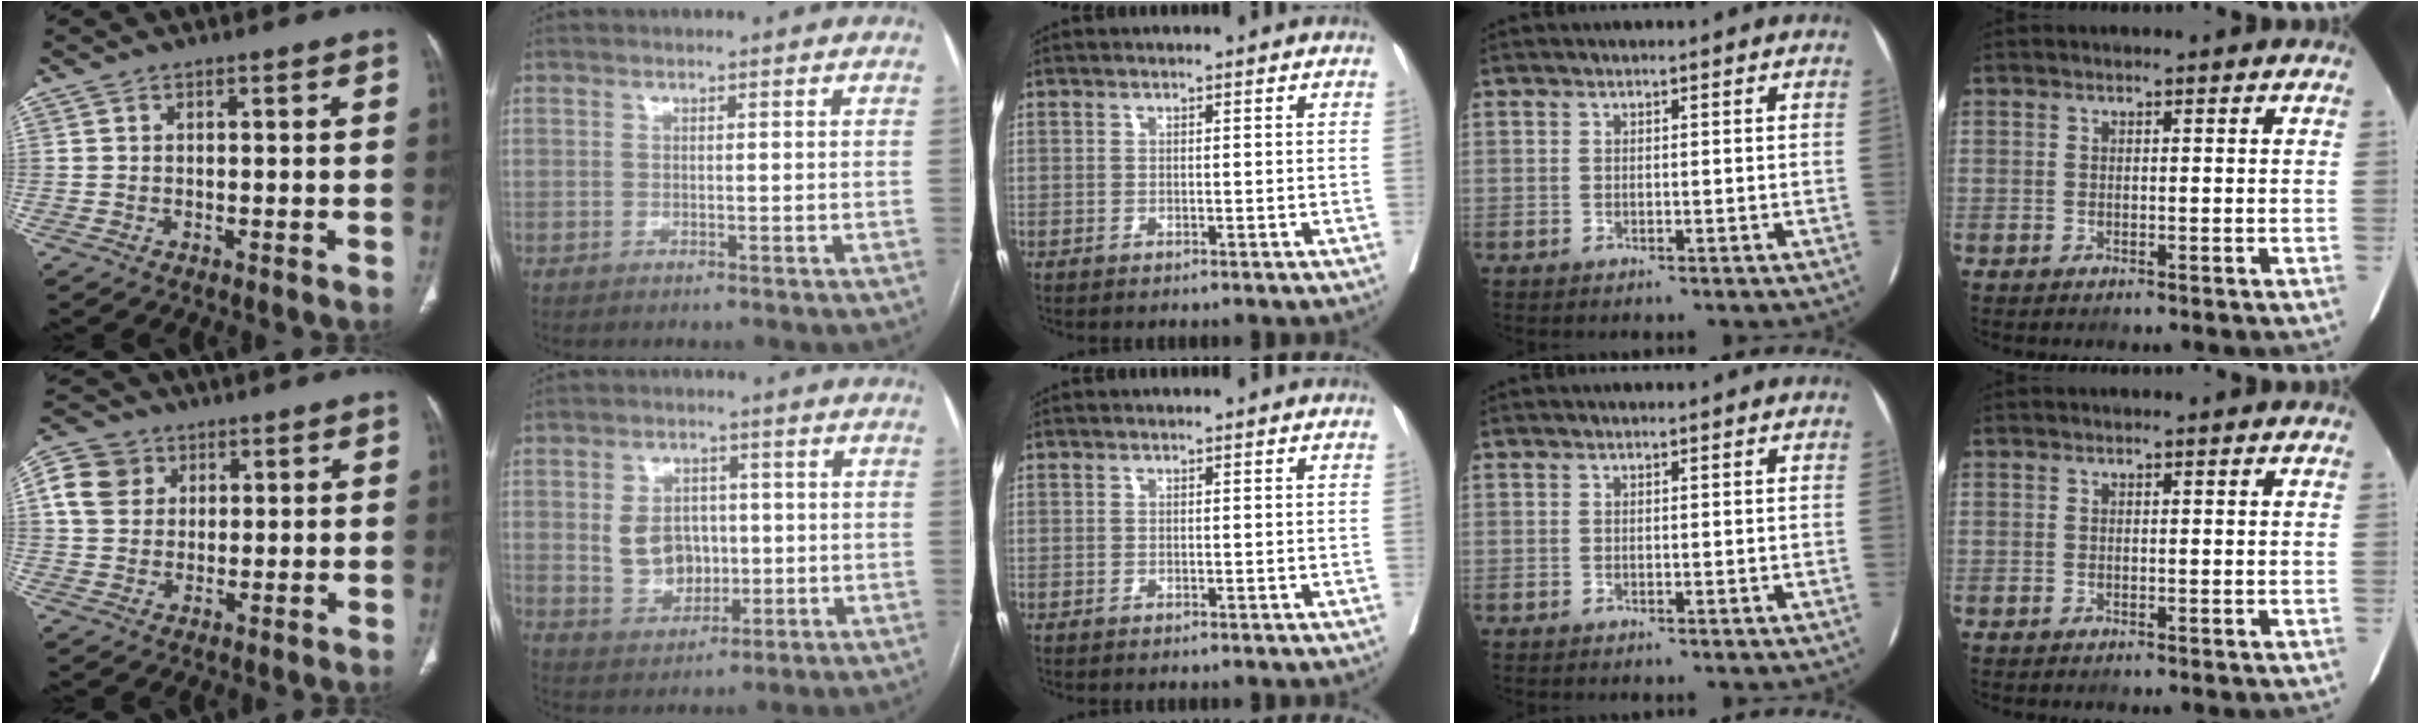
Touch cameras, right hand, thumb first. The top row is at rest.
{"thumb": {"total": 8.3, "force": [2.7, 7.2, 3.3], "torque": [-0.047, 0.002, 0.048]}, "index": {"total": 7.6, "force": [0.4, 5.9, 4.7], "torque": [-0.089, 0.010, 0.019]}}